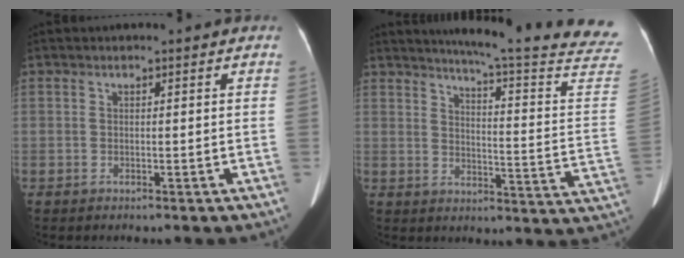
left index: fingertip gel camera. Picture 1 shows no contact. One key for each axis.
{"total": 23.8, "fx": 21.7, "fy": -1.3, "fz": 9.7, "tx": -0.137, "ty": -0.125, "tz": 0.249}